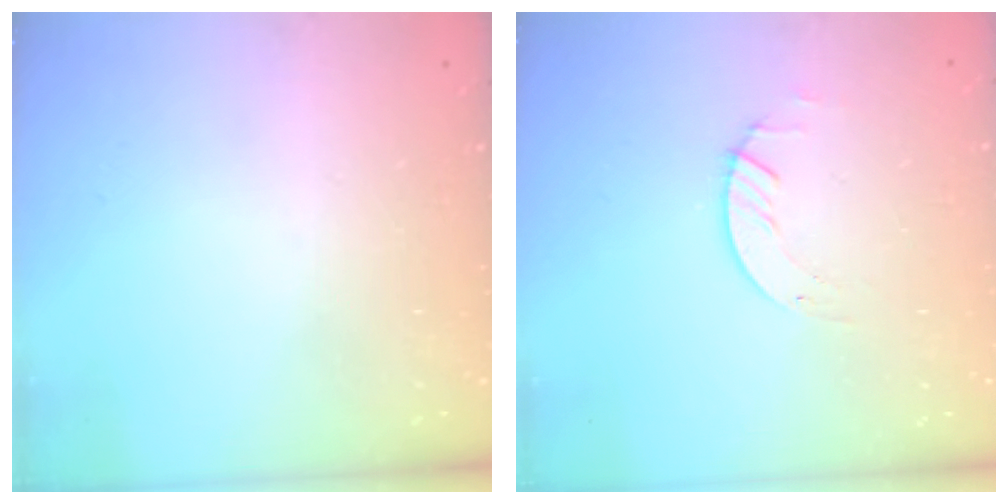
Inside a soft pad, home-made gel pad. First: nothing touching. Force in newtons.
{"total": 1.3, "press": 1.2, "slide": 0.1}